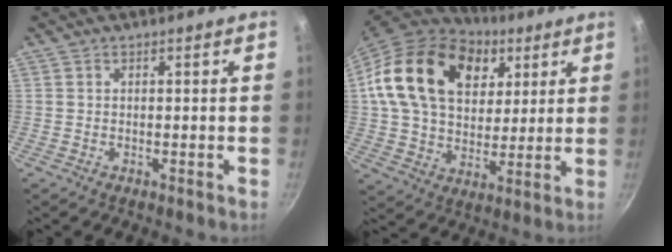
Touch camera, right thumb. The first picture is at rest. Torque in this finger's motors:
{"motor_torque": [1.65, 3.35, 0.85, -0.39, 0.42]}